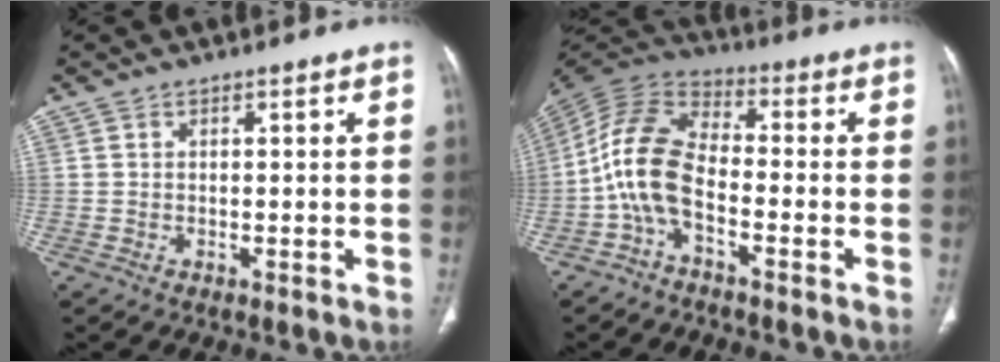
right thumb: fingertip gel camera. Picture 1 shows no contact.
{"total": 11.3, "force": [-3.4, 5.9, 9.0], "torque": [-0.186, 0.048, -0.080]}